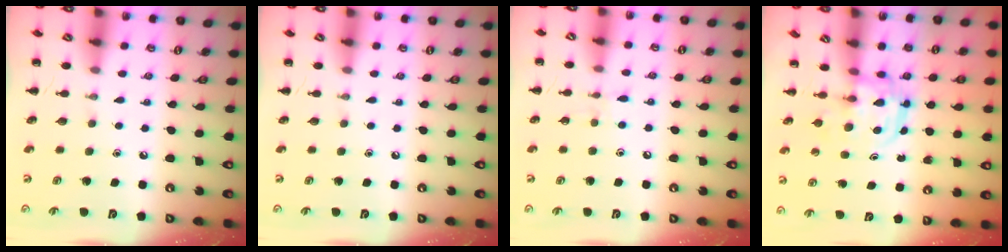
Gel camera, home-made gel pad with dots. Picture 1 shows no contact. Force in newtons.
{"total": 0.0}
{"total": 4.9, "press": 4.6, "slide": 1.7}
{"total": 3.1, "press": 3.1, "slide": 0.3}